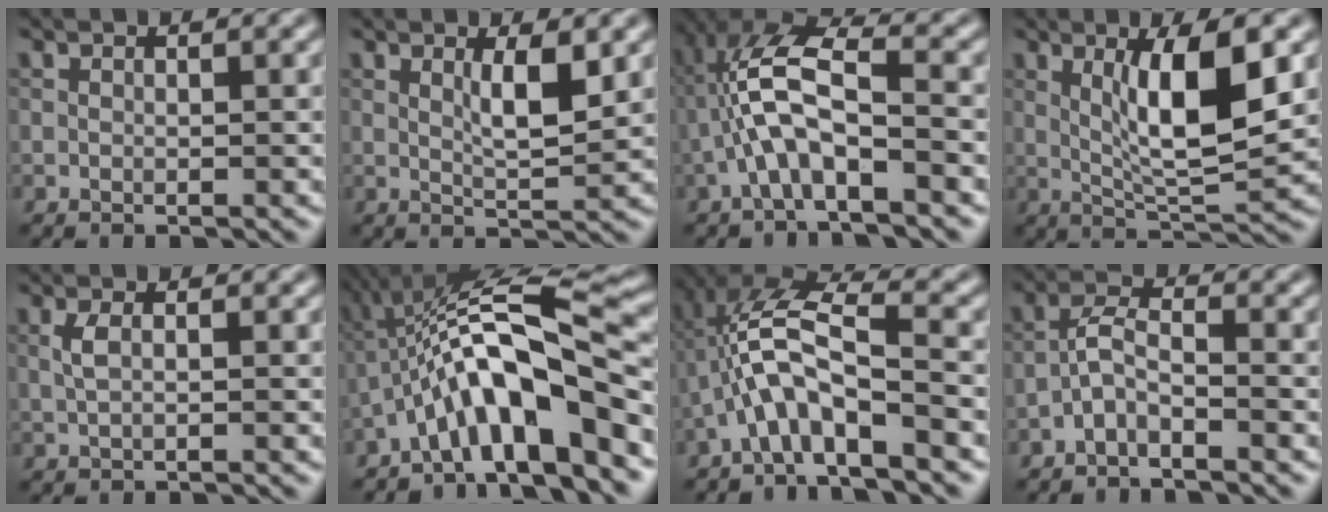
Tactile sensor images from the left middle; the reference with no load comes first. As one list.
[{"total": 3.2, "force": [1.1, 0.7, 3.0], "torque": [-0.052, -0.005, 0.019]}, {"total": 6.3, "force": [-1.9, 2.0, 5.7], "torque": [-0.123, 0.020, -0.041]}, {"total": 7.4, "force": [1.4, 1.6, 7.1], "torque": [-0.122, -0.006, 0.028]}, {"total": 1.3, "force": [0.1, 0.4, 1.2], "torque": [-0.029, 0.003, 0.003]}, {"total": 10.1, "force": [-3.8, 2.3, 9.1], "torque": [-0.139, 0.027, -0.072]}, {"total": 6.6, "force": [-2.7, 1.7, 5.7], "torque": [-0.117, 0.020, -0.059]}, {"total": 2.3, "force": [-1.7, 0.6, 1.5], "torque": [-0.035, 0.010, -0.041]}]